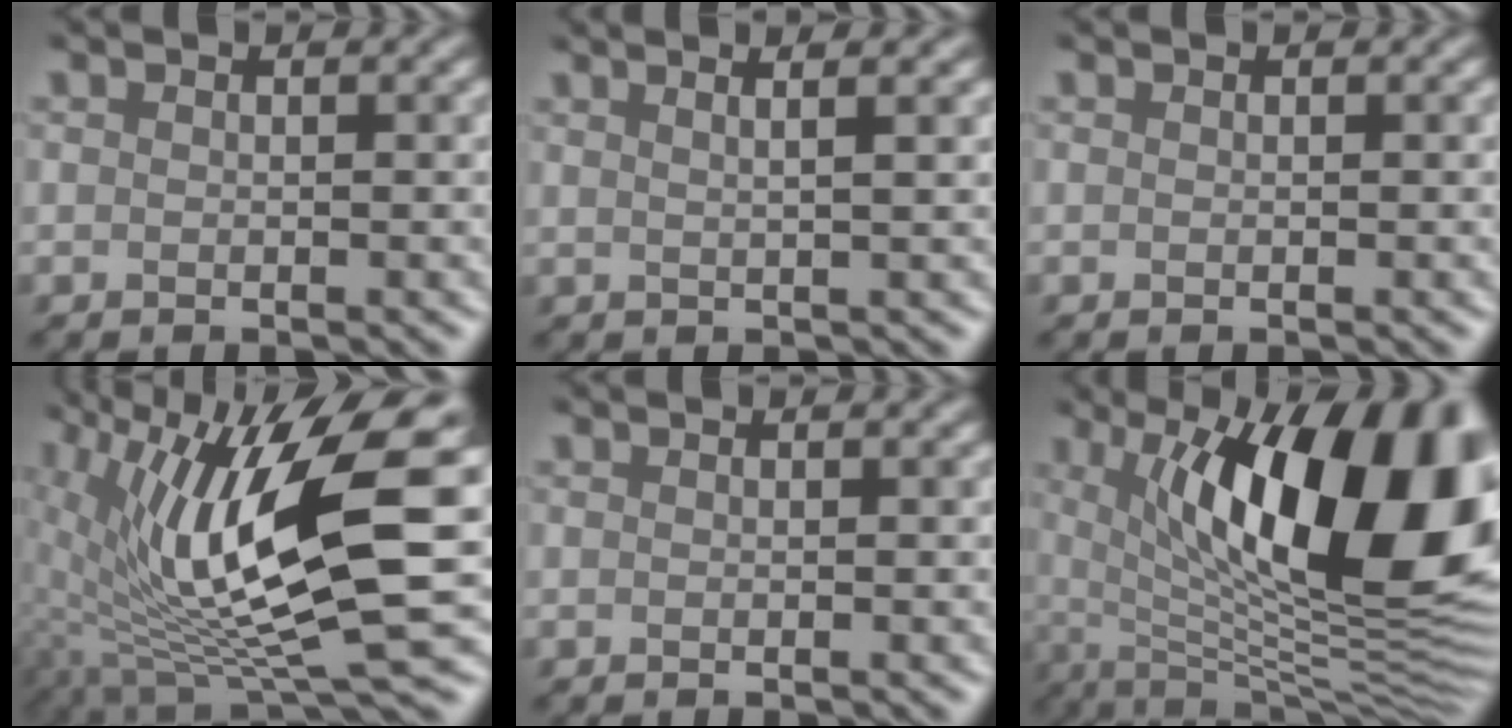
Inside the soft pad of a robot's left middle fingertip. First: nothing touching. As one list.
[{"total": 2.1, "force": [1.6, 0.4, 1.4], "torque": [-0.027, 0.028, 0.001]}, {"total": 0.0}, {"total": 10.5, "force": [1.3, 2.6, 10.1], "torque": [-0.226, -0.027, 0.050]}, {"total": 0.0}, {"total": 15.0, "force": [3.7, 5.4, 13.5], "torque": [-0.208, 0.005, 0.068]}]